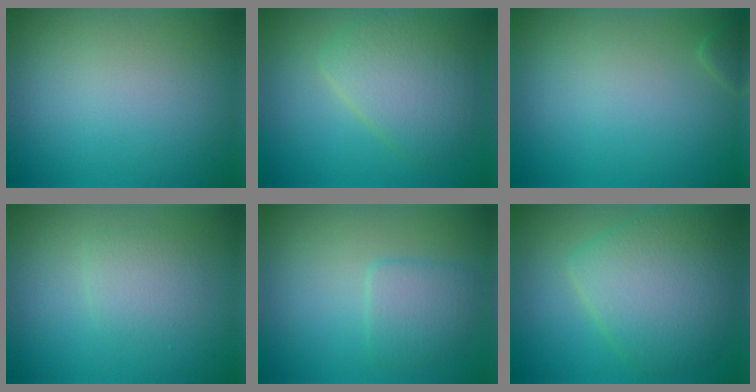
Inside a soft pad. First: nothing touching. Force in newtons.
{"total": 5.0, "press": 5.0, "slide": 0.2}
{"total": 0.8, "press": 0.8, "slide": 0.1}
{"total": 1.9, "press": 1.9, "slide": 0.1}
{"total": 2.5, "press": 2.5, "slide": 0.1}
{"total": 6.8, "press": 6.8, "slide": 0.3}